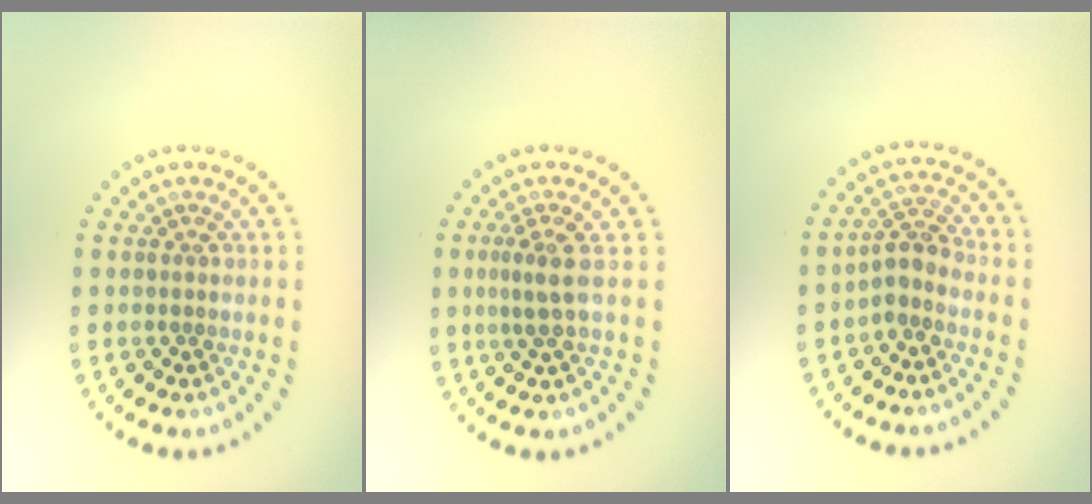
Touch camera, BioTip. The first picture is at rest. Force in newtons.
{"total": 2.3, "press": 1.5, "slide": 1.7}
{"total": 2.5, "press": 1.9, "slide": 1.6}